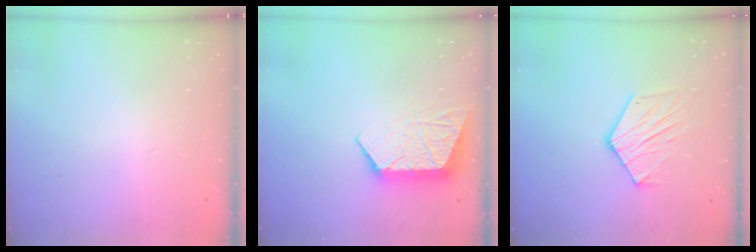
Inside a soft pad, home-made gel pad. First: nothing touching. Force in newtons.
{"total": 10.4, "press": 10.3, "slide": 0.9}
{"total": 11.7, "press": 11.6, "slide": 1.0}